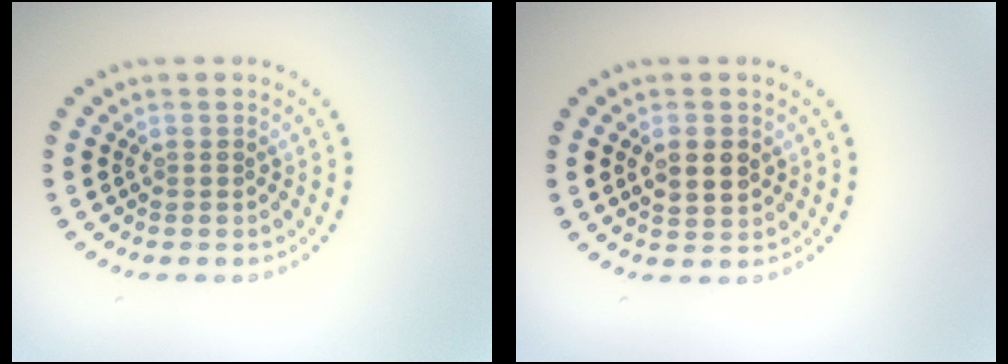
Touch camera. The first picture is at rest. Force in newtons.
{"total": 3.3, "press": 3.3, "slide": 0.2}